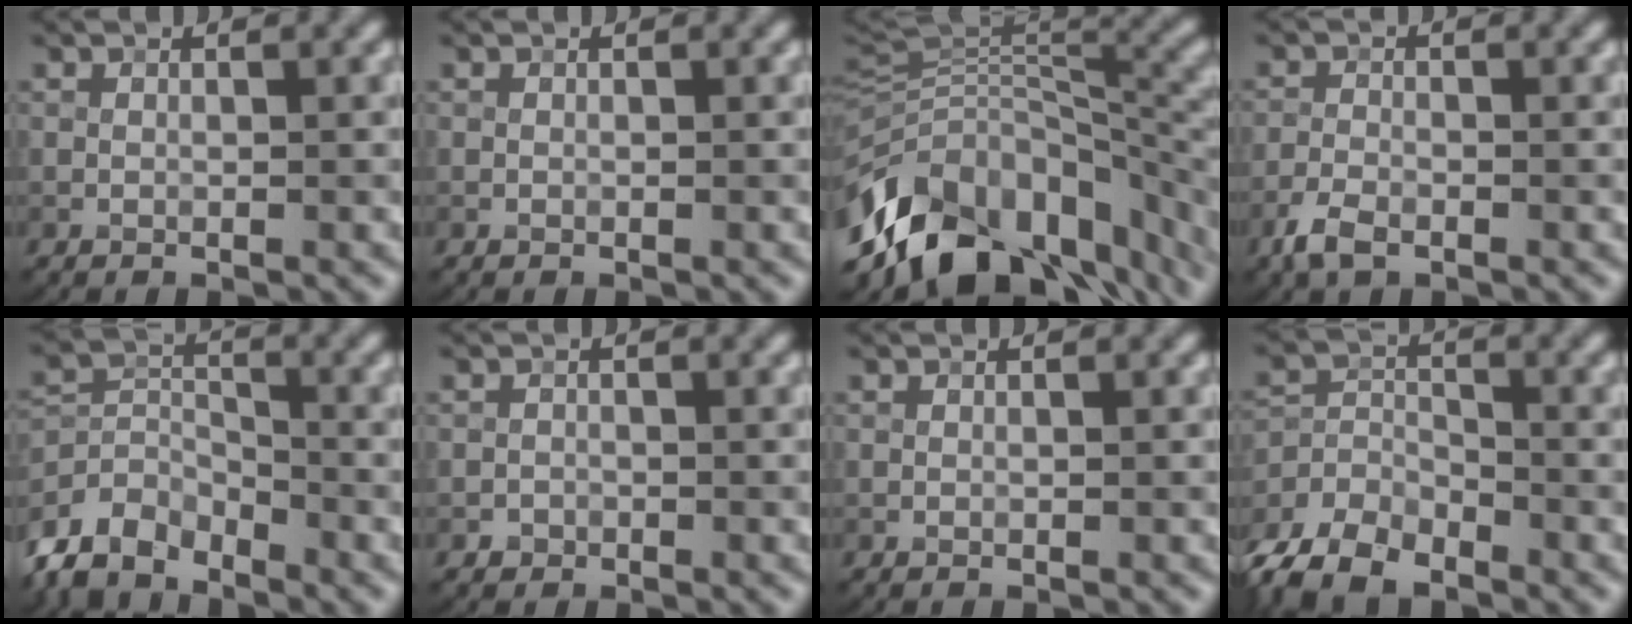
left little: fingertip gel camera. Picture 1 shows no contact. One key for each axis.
{"total": 0.0}
{"total": 13.2, "fx": -7.4, "fy": 7.2, "fz": 8.1, "tx": -0.146, "ty": 0.012, "tz": -0.128}
{"total": 2.3, "fx": -1.6, "fy": 1.0, "fz": 1.2, "tx": -0.026, "ty": -0.003, "tz": -0.039}
{"total": 5.2, "fx": -4.5, "fy": 2.2, "fz": 1.3, "tx": -0.027, "ty": -0.007, "tz": -0.100}
{"total": 0.7, "fx": -0.3, "fy": 0.6, "fz": -0.3, "tx": 0.013, "ty": -0.004, "tz": -0.009}
{"total": 0.0}
{"total": 7.0, "fx": -5.7, "fy": 3.2, "fz": 2.5, "tx": -0.040, "ty": -0.017, "tz": -0.114}